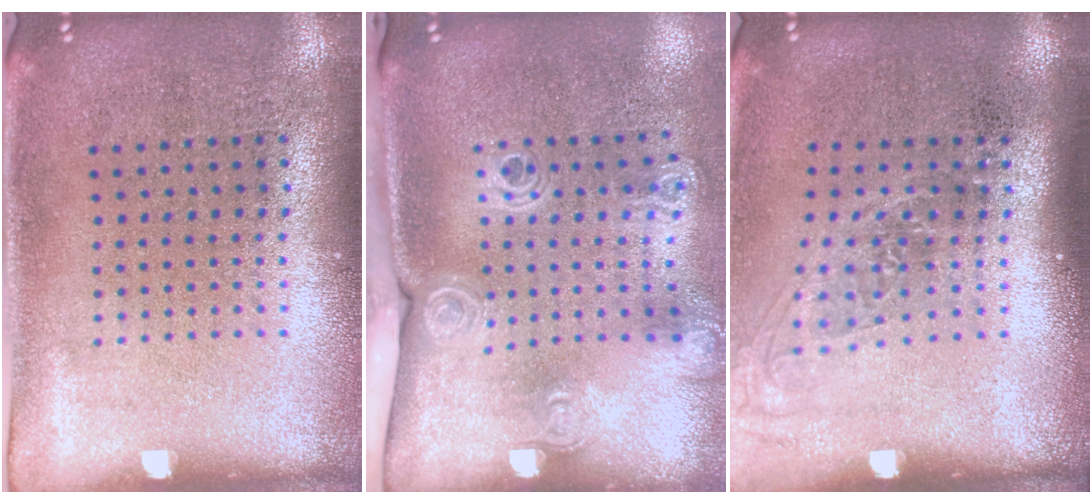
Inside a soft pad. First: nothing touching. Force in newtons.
{"total": 2.0, "press": 1.5, "slide": 1.4}
{"total": 1.3, "press": 1.1, "slide": 0.8}